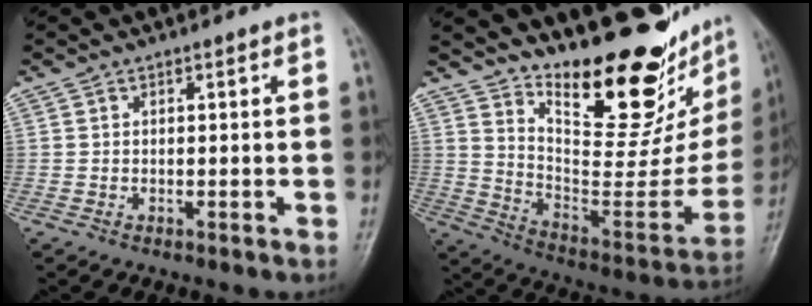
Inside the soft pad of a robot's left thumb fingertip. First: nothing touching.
{"total": 26.8, "force": [19.2, 8.5, 16.7], "torque": [-0.207, -0.131, 0.292]}